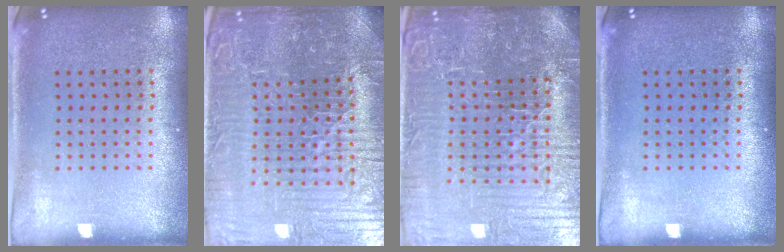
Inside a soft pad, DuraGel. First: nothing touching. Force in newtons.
{"total": 6.2, "press": 5.8, "slide": 2.1}
{"total": 7.2, "press": 6.4, "slide": 3.3}
{"total": 0.0}